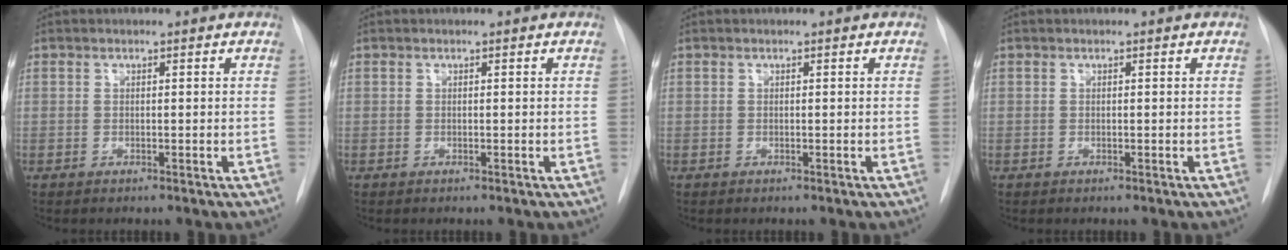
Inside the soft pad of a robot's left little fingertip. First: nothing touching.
{"total": 0.0}
{"total": 0.0}
{"total": 0.0}